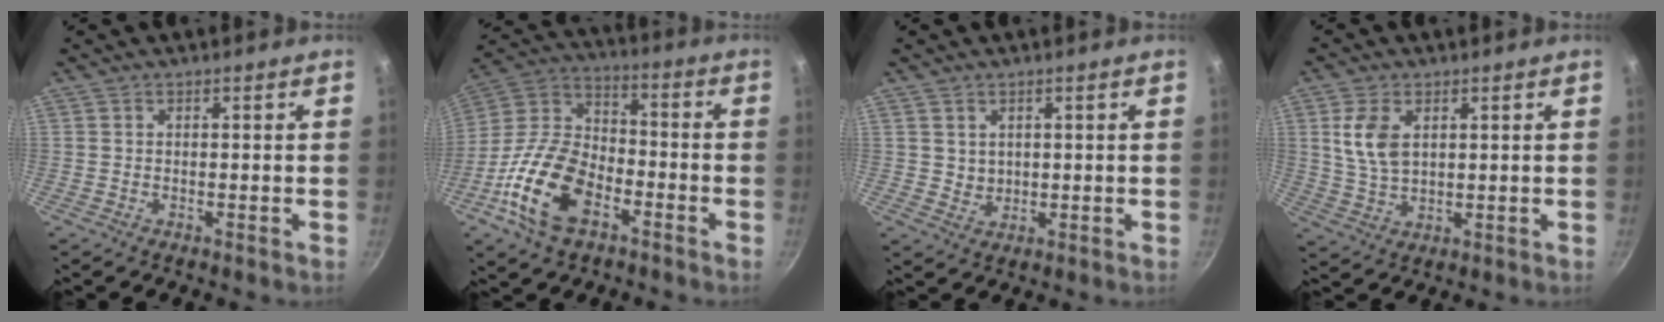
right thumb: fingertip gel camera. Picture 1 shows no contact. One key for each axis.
{"total": 18.3, "fx": -7.9, "fy": 10.6, "fz": 12.6, "tx": -0.228, "ty": 0.047, "tz": -0.166}
{"total": 2.4, "fx": 0.9, "fy": 2.1, "fz": 0.8, "tx": -0.001, "ty": -0.005, "tz": 0.021}
{"total": 7.4, "fx": 2.2, "fy": 4.4, "fz": 5.4, "tx": -0.104, "ty": -0.012, "tz": 0.047}